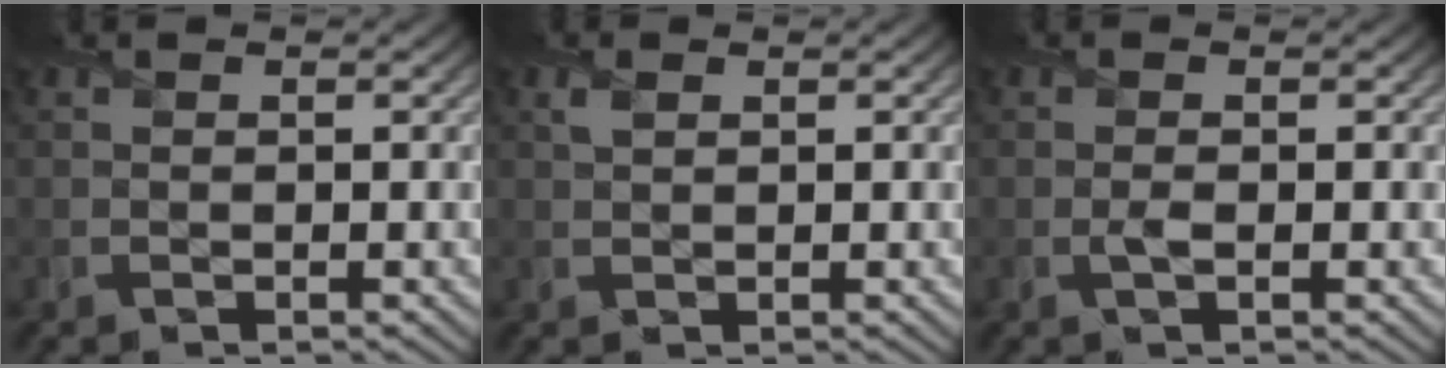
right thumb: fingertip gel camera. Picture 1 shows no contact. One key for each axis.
{"total": 1.2, "fx": 0.7, "fy": 0.5, "fz": 0.8, "tx": -0.024, "ty": 0.006, "tz": 0.015}
{"total": 1.0, "fx": -0.3, "fy": 0.1, "fz": 1.0, "tx": -0.025, "ty": -0.001, "tz": -0.009}